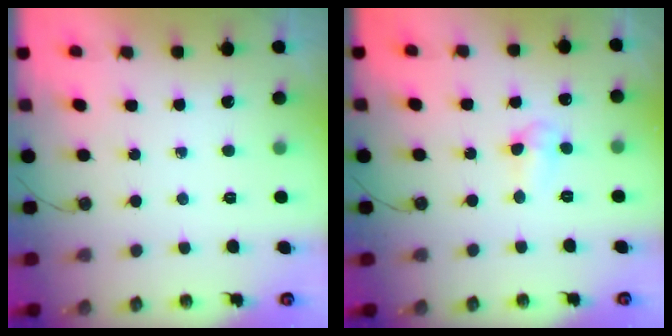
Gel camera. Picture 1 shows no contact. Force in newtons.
{"total": 3.5, "press": 3.4, "slide": 0.8}